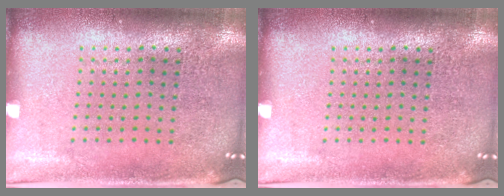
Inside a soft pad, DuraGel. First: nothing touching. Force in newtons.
{"total": 0.0}